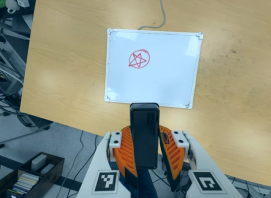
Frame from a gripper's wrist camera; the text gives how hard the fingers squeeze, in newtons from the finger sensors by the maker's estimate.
{"total": 9.0, "left": 7.5, "right": 10.5}